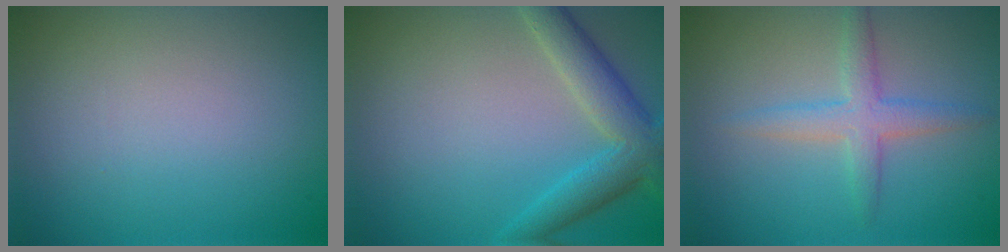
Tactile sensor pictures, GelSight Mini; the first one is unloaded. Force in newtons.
{"total": 4.8, "press": 4.8, "slide": 0.2}
{"total": 3.0, "press": 3.0, "slide": 0.1}